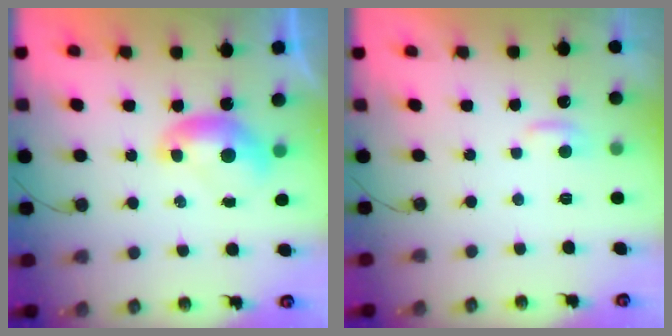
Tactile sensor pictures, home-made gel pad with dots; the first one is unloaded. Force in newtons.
{"total": 2.0, "press": 2.0, "slide": 0.3}